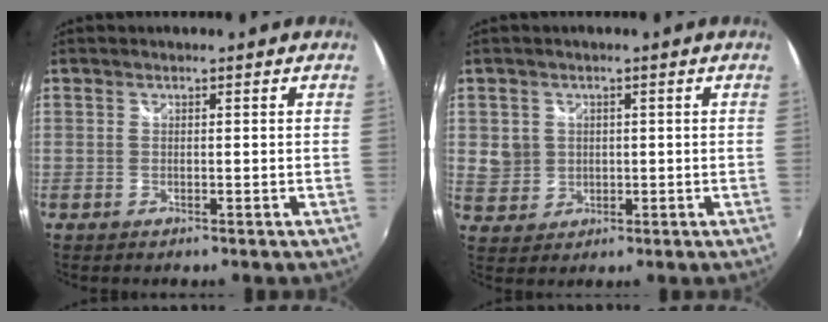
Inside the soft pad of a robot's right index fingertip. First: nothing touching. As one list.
[{"total": 4.7, "force": [0.5, 4.5, 1.2], "torque": [-0.022, 0.006, 0.016]}]